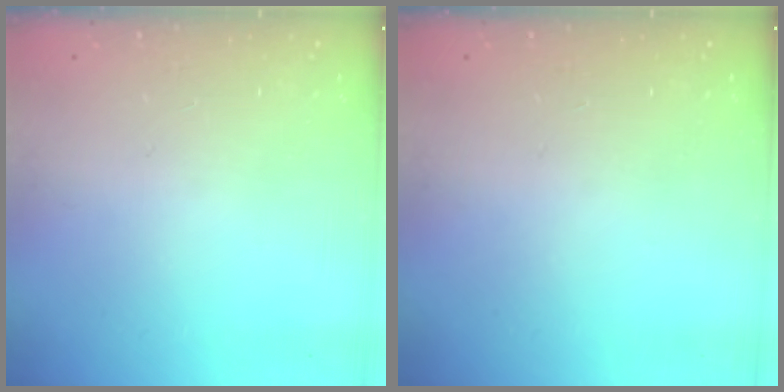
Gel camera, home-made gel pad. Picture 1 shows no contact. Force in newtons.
{"total": 0.0}